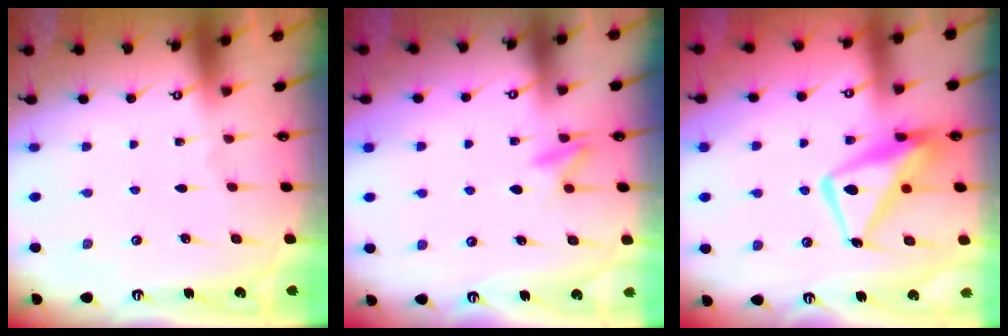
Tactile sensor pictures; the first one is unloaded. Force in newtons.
{"total": 7.6, "press": 7.6, "slide": 0.8}
{"total": 12.9, "press": 12.8, "slide": 1.2}